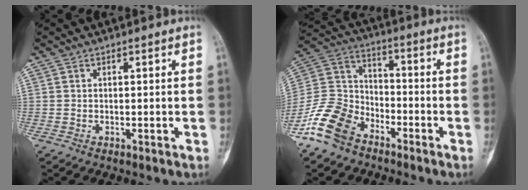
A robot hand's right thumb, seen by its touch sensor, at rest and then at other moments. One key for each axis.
{"total": 13.2, "fx": -8.7, "fy": 8.1, "fz": 5.8, "tx": -0.113, "ty": 0.058, "tz": -0.180}